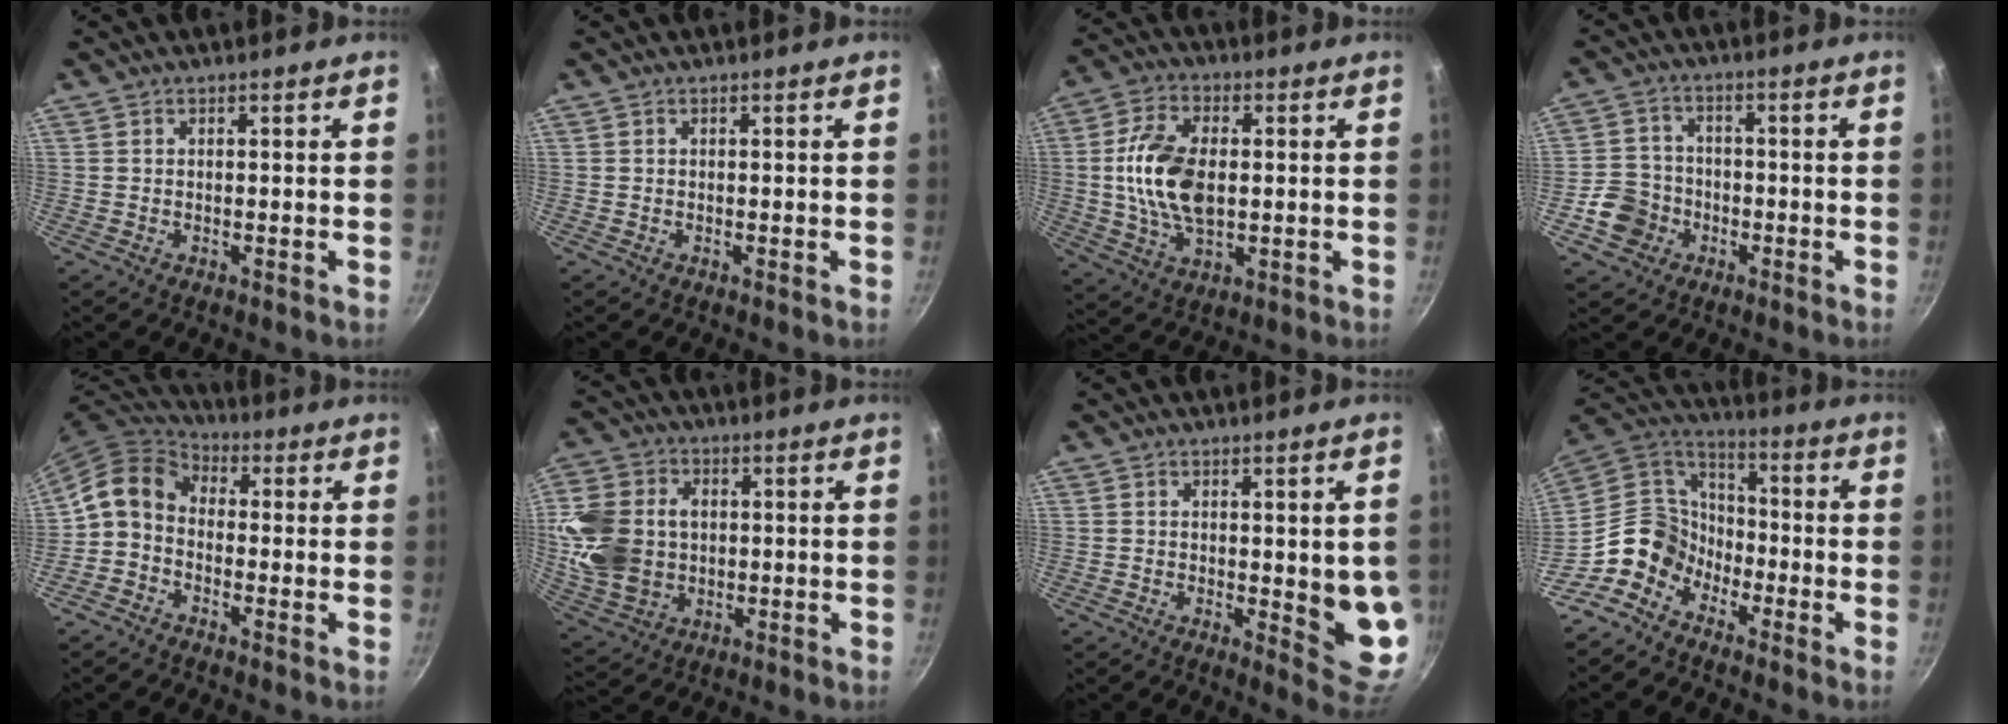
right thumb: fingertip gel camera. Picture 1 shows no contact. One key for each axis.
{"total": 0.0}
{"total": 13.6, "fx": 0.5, "fy": 7.9, "fz": 11.0, "tx": -0.201, "ty": 0.010, "tz": 0.006}
{"total": 7.5, "fx": -3.0, "fy": 6.5, "fz": 2.2, "tx": -0.020, "ty": 0.031, "tz": -0.062}
{"total": 8.4, "fx": -1.6, "fy": 6.5, "fz": 5.1, "tx": -0.089, "ty": 0.042, "tz": -0.056}
{"total": 15.1, "fx": 0.4, "fy": 11.8, "fz": 9.5, "tx": -0.178, "ty": 0.007, "tz": 0.013}
{"total": 9.2, "fx": -0.1, "fy": 2.8, "fz": 8.8, "tx": -0.079, "ty": -0.023, "tz": 0.001}
{"total": 10.9, "fx": -6.5, "fy": 8.1, "fz": 3.4, "tx": -0.021, "ty": 0.067, "tz": -0.155}